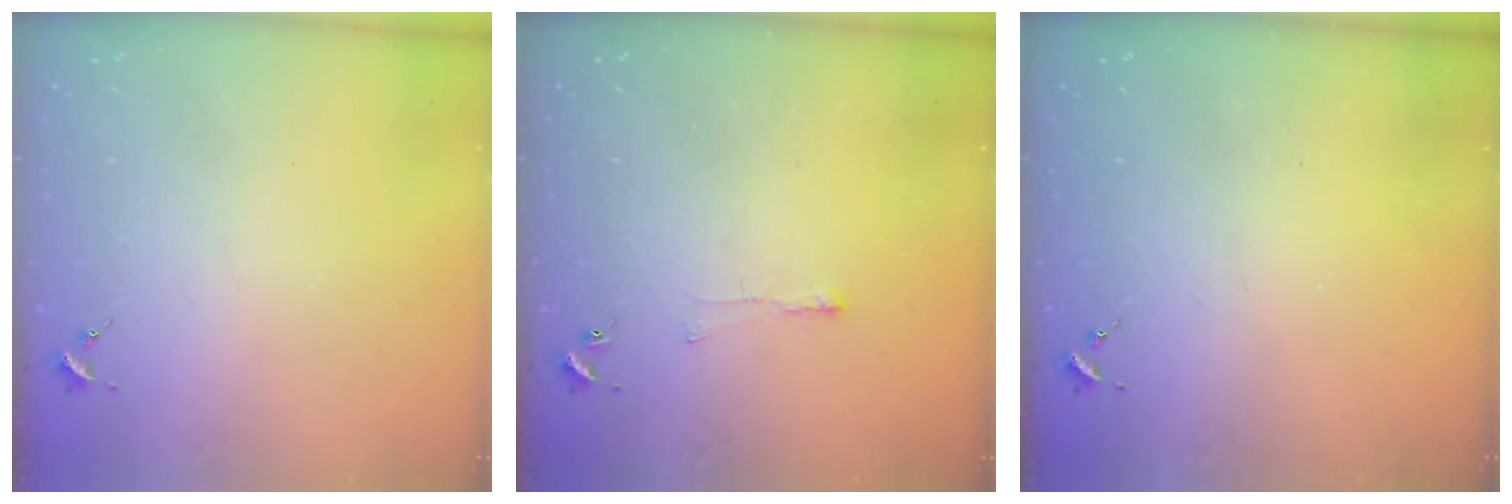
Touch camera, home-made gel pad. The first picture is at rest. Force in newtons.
{"total": 3.0, "press": 3.0, "slide": 0.5}
{"total": 0.0}